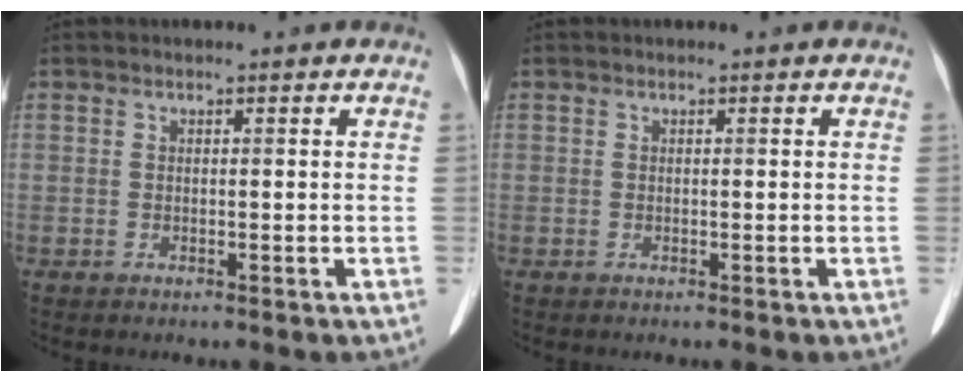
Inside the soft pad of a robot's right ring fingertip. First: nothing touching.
{"total": 0.0}